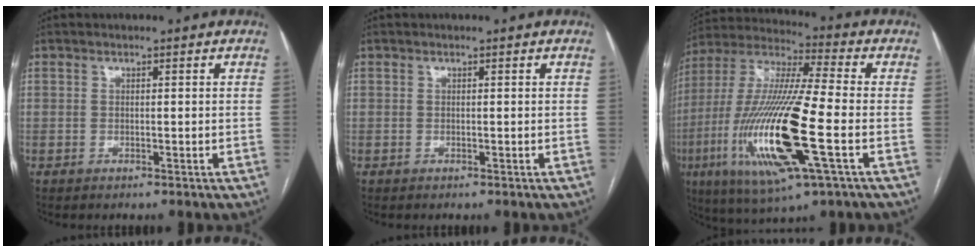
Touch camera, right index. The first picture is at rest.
{"total": 0.0}
{"total": 22.4, "force": [-5.9, 2.3, 21.4], "torque": [-0.475, -0.031, -0.110]}